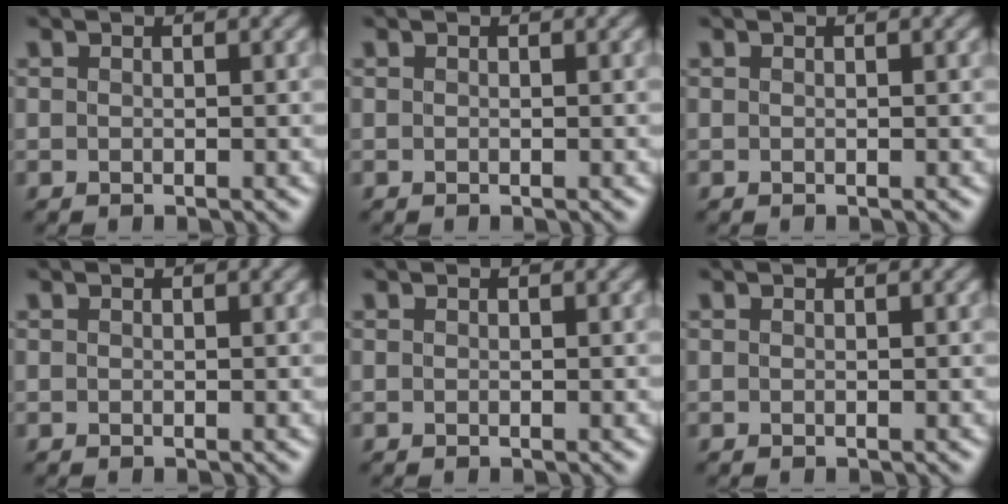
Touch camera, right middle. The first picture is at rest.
{"total": 0.0}
{"total": 0.0}
{"total": 0.0}
{"total": 0.0}
{"total": 0.0}